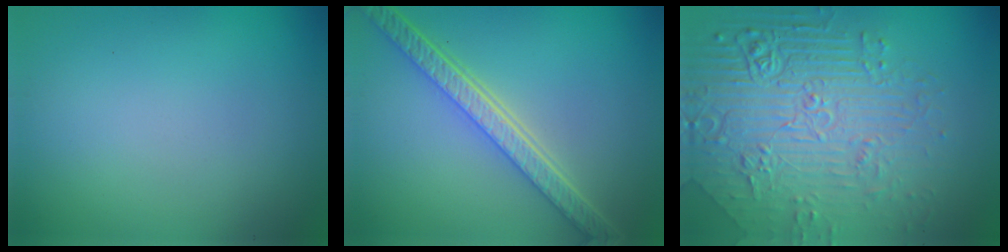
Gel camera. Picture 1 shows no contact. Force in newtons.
{"total": 5.7, "press": 4.3, "slide": 3.7}
{"total": 8.8, "press": 6.1, "slide": 6.4}